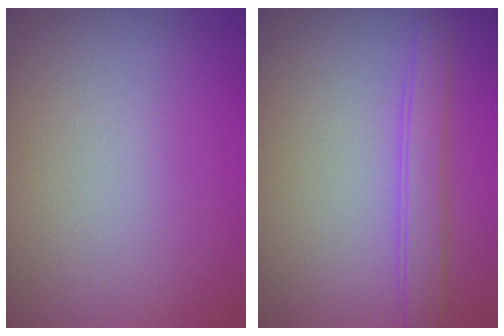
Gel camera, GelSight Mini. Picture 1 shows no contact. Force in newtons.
{"total": 2.7, "press": 2.7, "slide": 0.1}